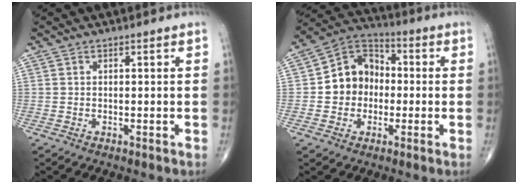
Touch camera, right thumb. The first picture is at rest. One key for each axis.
{"total": 11.1, "fx": -0.7, "fy": 9.4, "fz": 5.8, "tx": -0.063, "ty": 0.033, "tz": -0.026}